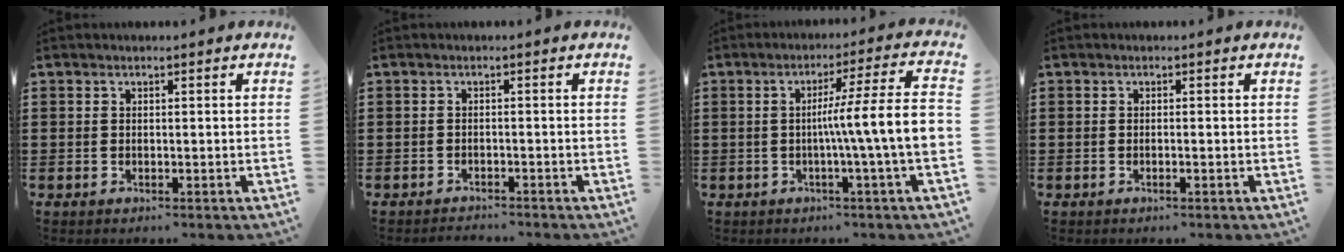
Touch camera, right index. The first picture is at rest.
{"total": 1.5, "force": [-1.5, 0.0, -0.2], "torque": [0.001, 0.002, -0.033]}
{"total": 9.5, "force": [-1.0, -0.7, 9.5], "torque": [-0.155, -0.018, -0.028]}
{"total": 0.6, "force": [-0.2, -0.1, 0.5], "torque": [-0.010, -0.003, -0.004]}